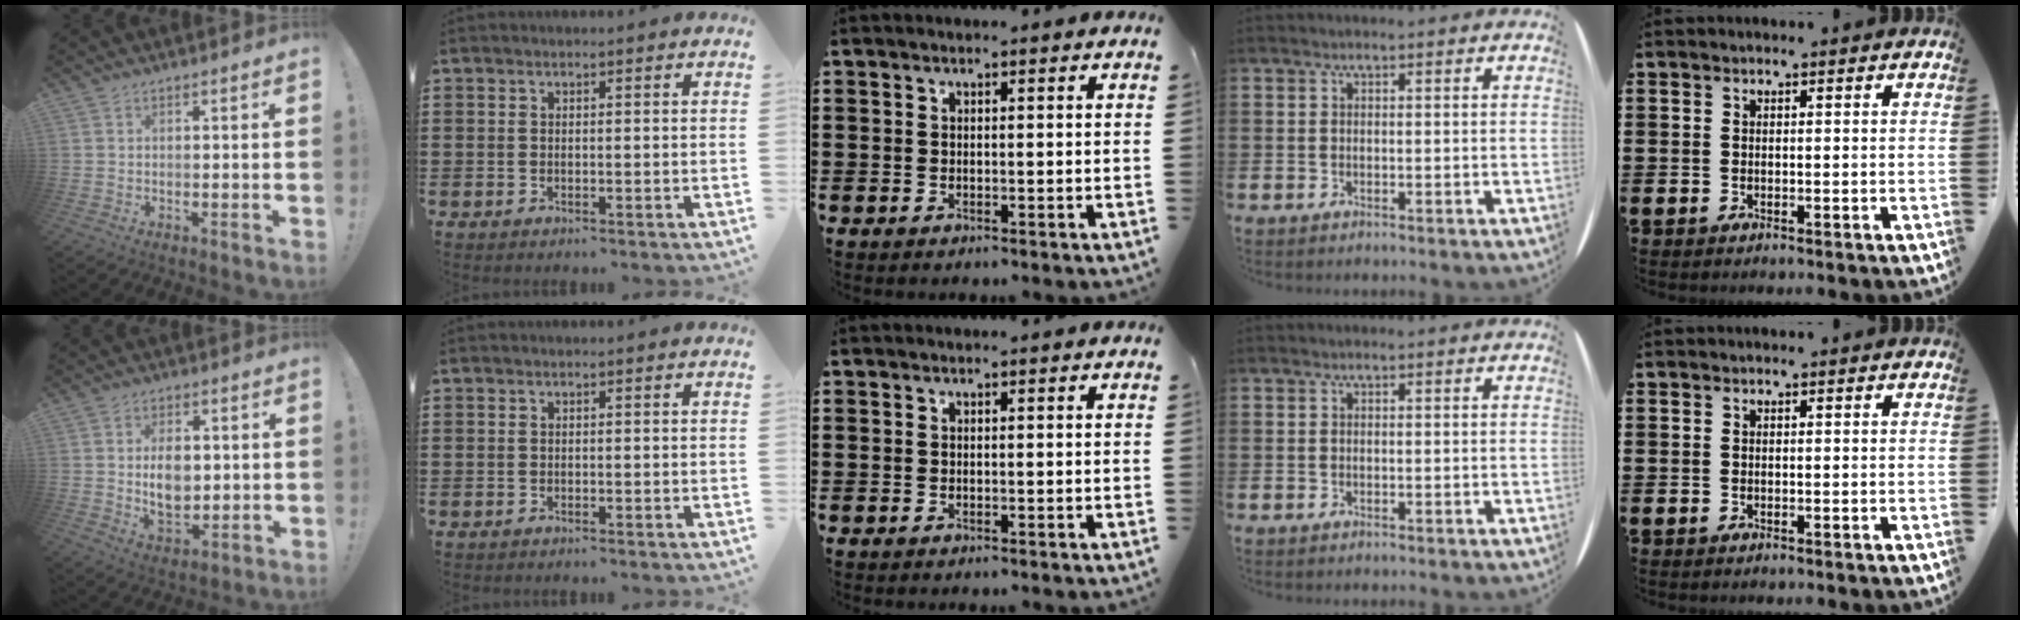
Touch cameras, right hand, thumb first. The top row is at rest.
{"thumb": {"total": 6.5, "force": [1.0, 4.7, 4.4], "torque": [-0.058, -0.003, 0.015]}}